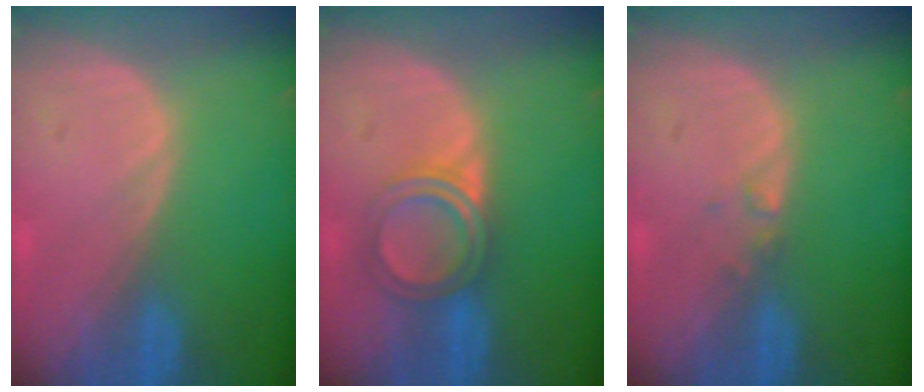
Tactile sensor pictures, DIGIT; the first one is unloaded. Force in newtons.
{"total": 5.0, "press": 4.7, "slide": 1.6}
{"total": 0.9, "press": 0.9, "slide": 0.1}